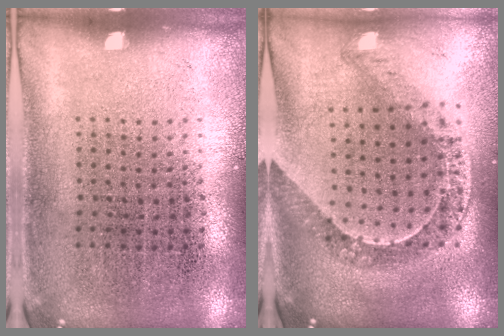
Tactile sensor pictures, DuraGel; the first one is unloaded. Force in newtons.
{"total": 1.2, "press": 1.1, "slide": 0.2}